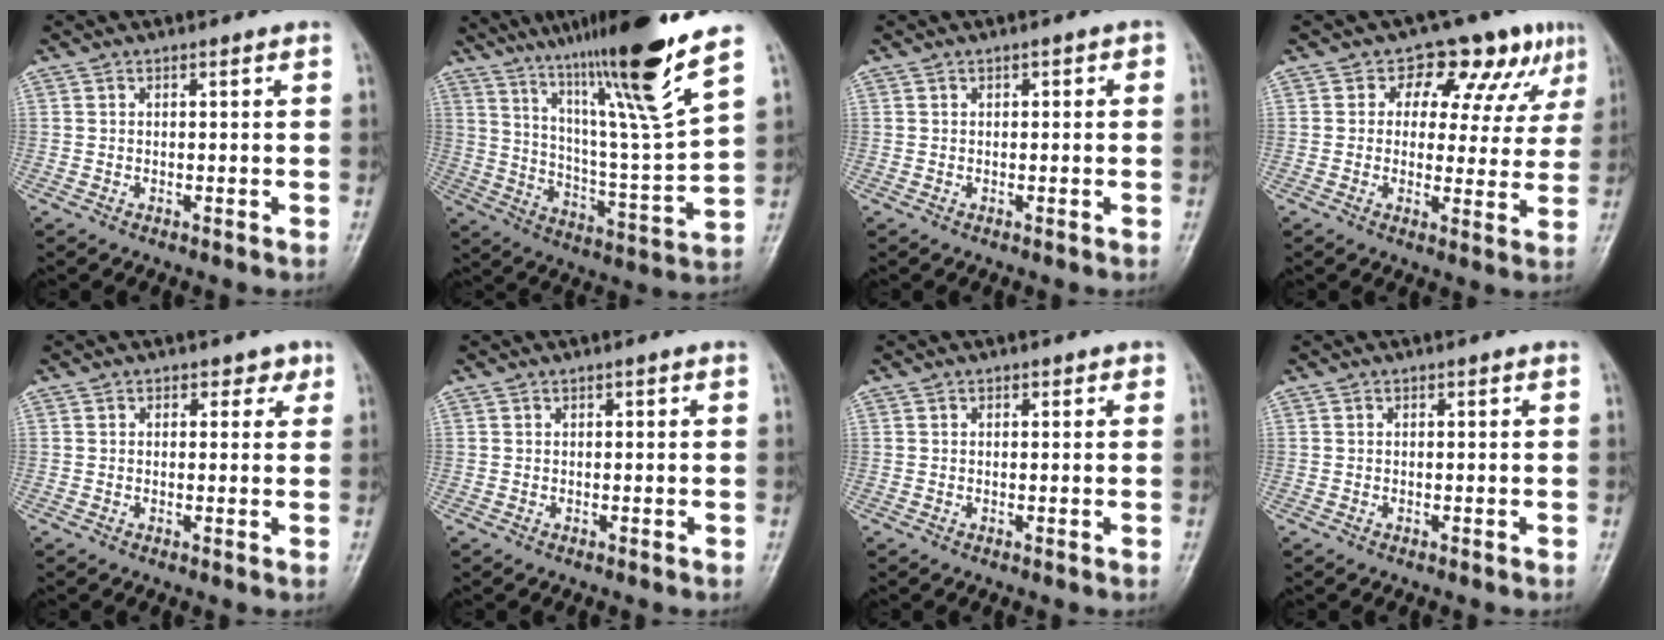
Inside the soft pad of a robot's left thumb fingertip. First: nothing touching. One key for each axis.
{"total": 22.6, "fx": 15.2, "fy": 0.5, "fz": 16.6, "tx": -0.251, "ty": -0.069, "tz": 0.259}
{"total": 1.2, "fx": 0.2, "fy": 0.8, "fz": 0.9, "tx": -0.003, "ty": 0.004, "tz": -0.001}
{"total": 11.4, "fx": 5.9, "fy": 7.0, "fz": 6.8, "tx": -0.039, "ty": -0.009, "tz": 0.072}
{"total": 2.2, "fx": 1.2, "fy": 1.7, "fz": 0.9, "tx": 0.012, "ty": -0.003, "tz": 0.009}
{"total": 0.5, "fx": 0.2, "fy": 0.3, "fz": 0.4, "tx": -0.002, "ty": 0.001, "tz": 0.002}
{"total": 0.6, "fx": 0.3, "fy": 0.5, "fz": 0.2, "tx": 0.005, "ty": 0.000, "tz": 0.000}
{"total": 0.0}